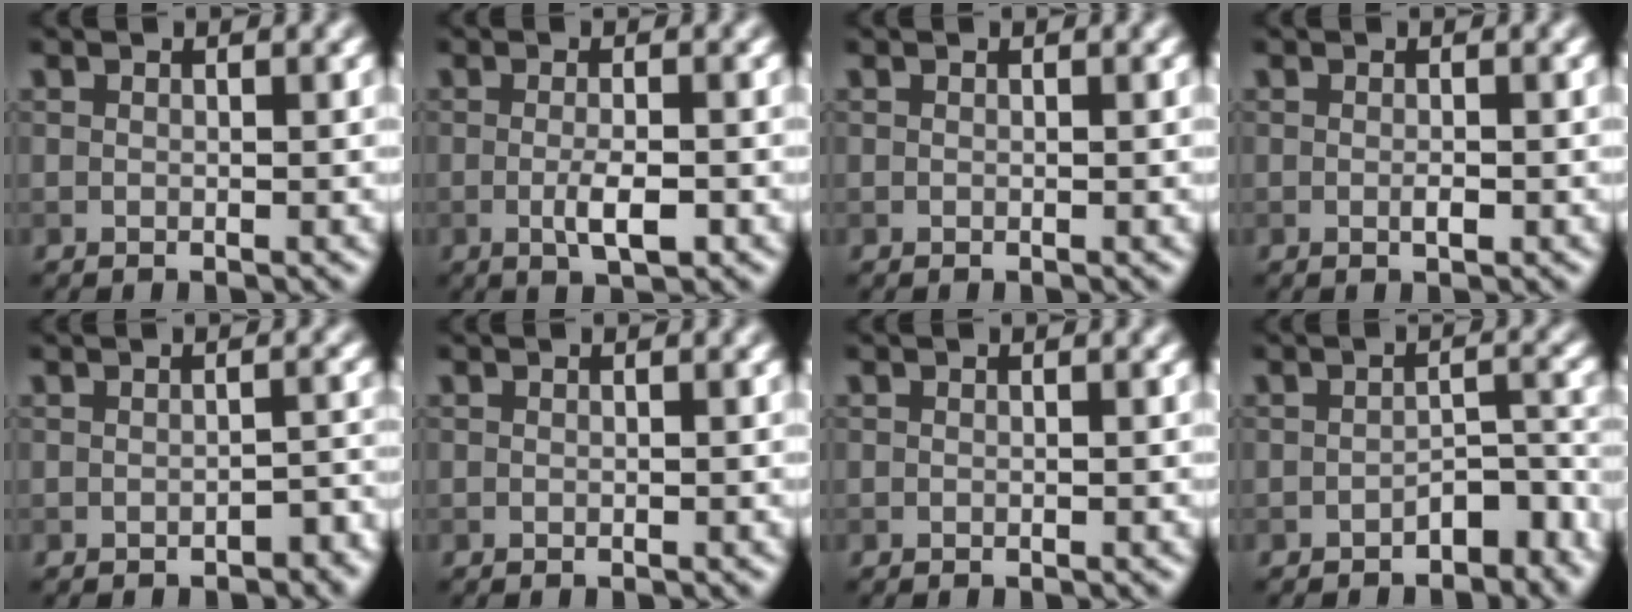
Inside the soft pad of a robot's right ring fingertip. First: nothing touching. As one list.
[{"total": 2.7, "force": [-0.7, 0.6, 2.5], "torque": [-0.047, -0.004, -0.014]}, {"total": 0.0}, {"total": 0.9, "force": [-0.2, 0.2, 0.8], "torque": [-0.016, -0.001, -0.004]}, {"total": 1.7, "force": [-1.0, 0.8, 1.2], "torque": [-0.016, 0.002, -0.013]}, {"total": 0.0}, {"total": 0.0}, {"total": 3.4, "force": [-2.3, 1.6, 1.9], "torque": [-0.021, 0.008, -0.036]}]